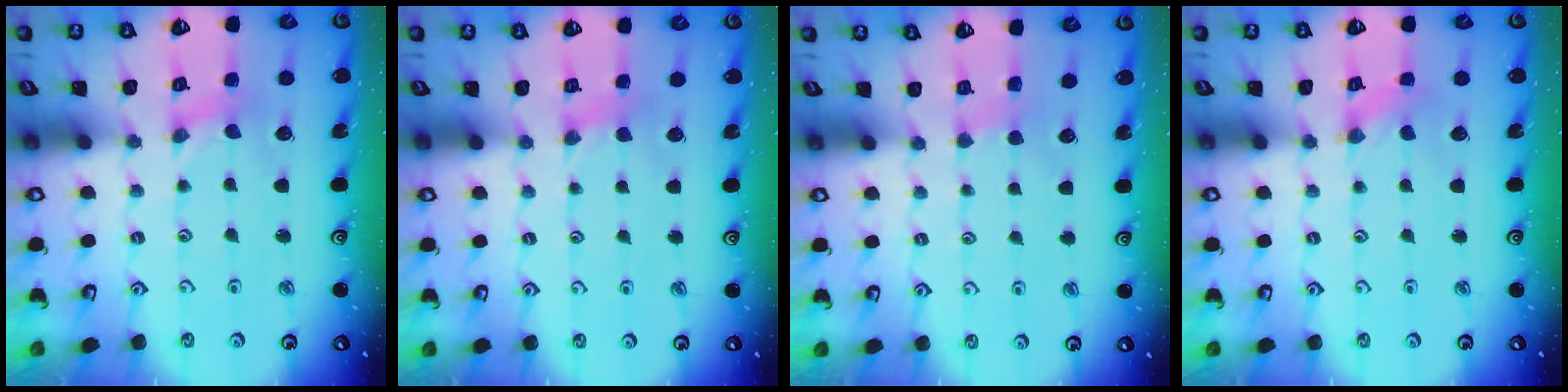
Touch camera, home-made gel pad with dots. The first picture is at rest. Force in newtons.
{"total": 1.9, "press": 1.9, "slide": 0.4}
{"total": 2.0, "press": 2.0, "slide": 0.3}
{"total": 0.0}